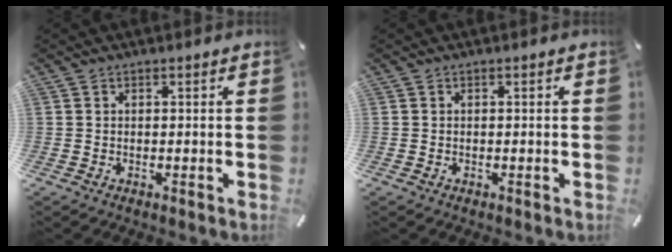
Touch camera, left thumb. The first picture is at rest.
{"total": 0.0}